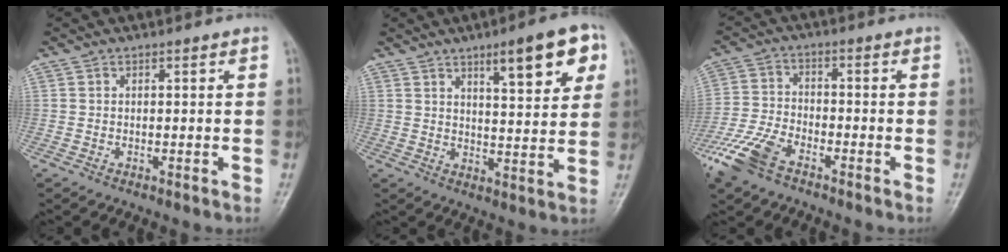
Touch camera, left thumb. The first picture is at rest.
{"total": 11.6, "force": [5.9, 3.2, 9.5], "torque": [-0.107, -0.022, 0.081]}
{"total": 9.4, "force": [-6.2, 4.5, 5.5], "torque": [-0.124, 0.009, -0.129]}